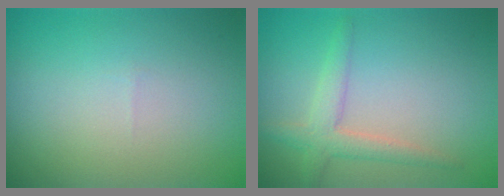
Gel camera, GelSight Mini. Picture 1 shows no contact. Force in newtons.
{"total": 2.8, "press": 2.8, "slide": 0.2}